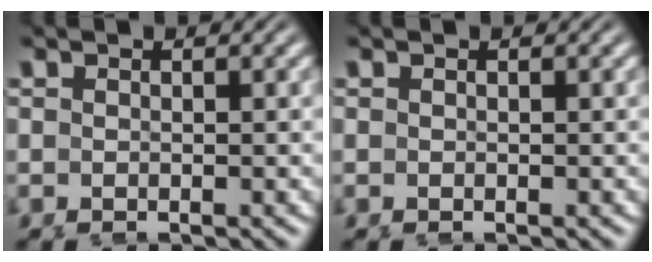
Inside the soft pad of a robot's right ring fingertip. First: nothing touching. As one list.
[{"total": 0.0}]